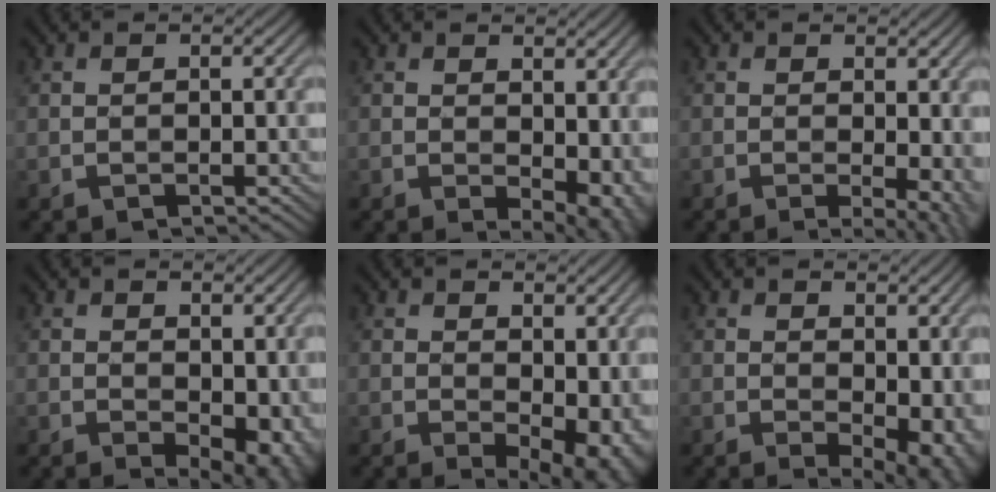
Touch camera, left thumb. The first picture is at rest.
{"total": 6.6, "force": [0.0, 3.7, 5.4], "torque": [-0.064, -0.009, 0.009]}
{"total": 5.4, "force": [-0.4, 1.8, 5.1], "torque": [-0.066, -0.004, -0.003]}
{"total": 6.8, "force": [-0.4, 3.9, 5.6], "torque": [-0.067, -0.013, 0.004]}
{"total": 10.1, "force": [-0.1, 5.8, 8.2], "torque": [-0.093, -0.015, 0.024]}
{"total": 9.2, "force": [0.3, 5.4, 7.5], "torque": [-0.084, -0.013, 0.026]}